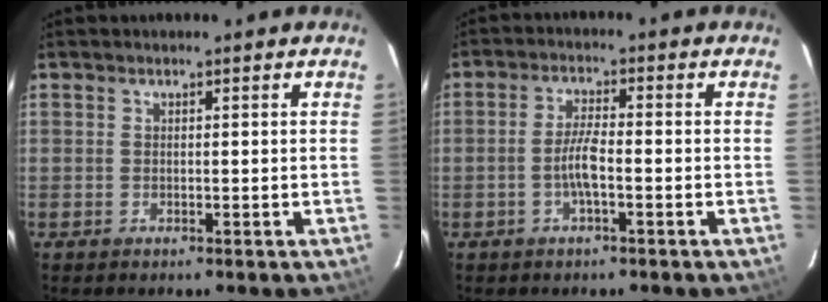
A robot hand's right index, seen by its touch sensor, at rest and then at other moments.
{"total": 4.3, "force": [-1.6, 0.6, 3.9], "torque": [-0.082, 0.003, -0.031]}